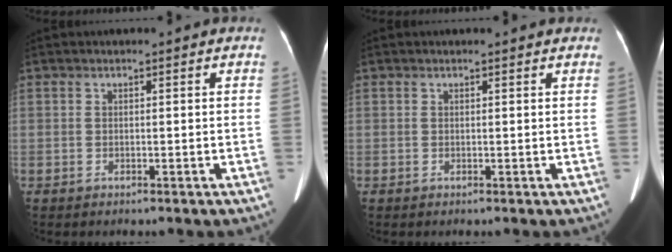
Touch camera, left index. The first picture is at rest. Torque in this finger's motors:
{"motor_torque": [0.02, 0.06, -0.01, -0.01]}